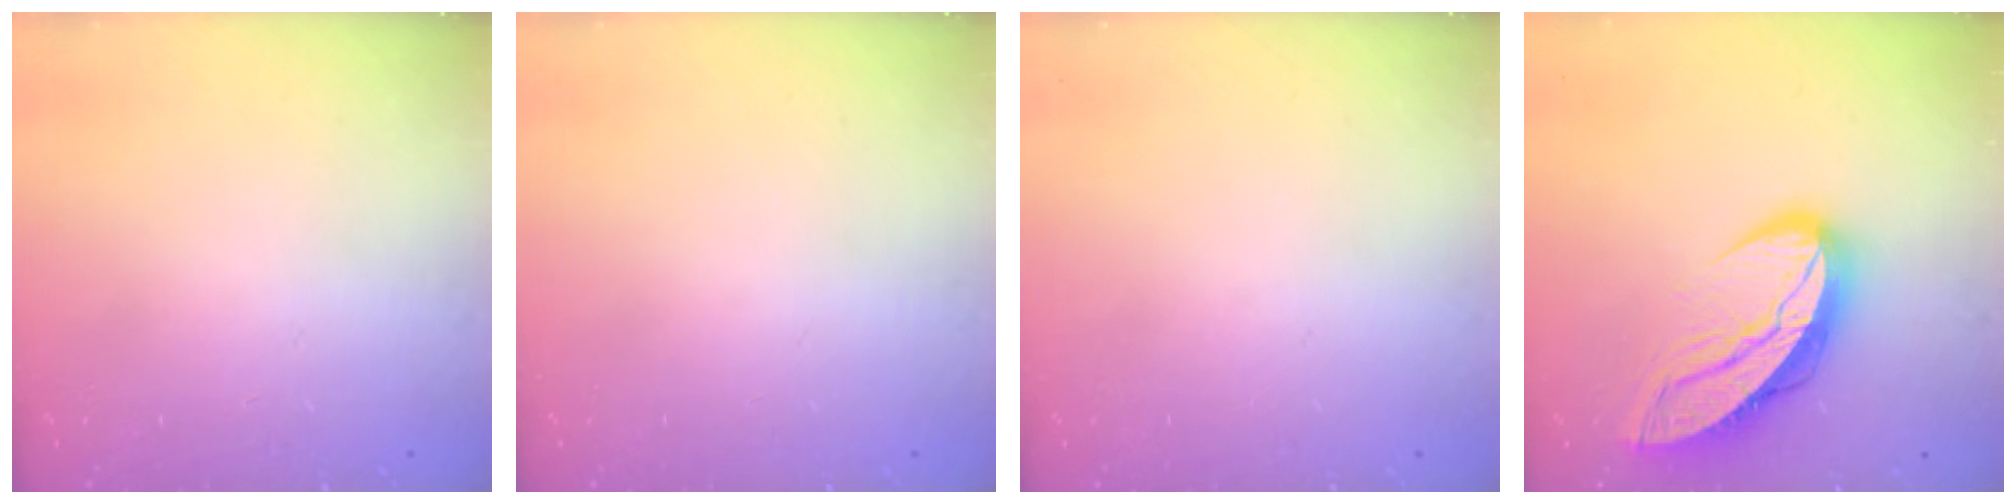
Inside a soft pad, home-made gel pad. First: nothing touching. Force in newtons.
{"total": 0.0}
{"total": 0.0}
{"total": 13.6, "press": 13.5, "slide": 1.2}